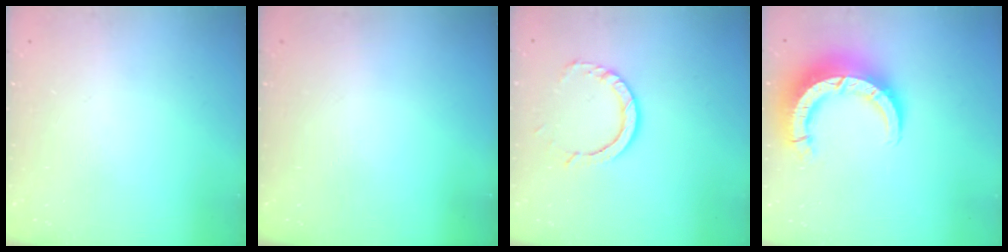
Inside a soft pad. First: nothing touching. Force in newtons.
{"total": 0.0}
{"total": 8.6, "press": 8.5, "slide": 1.3}
{"total": 12.5, "press": 12.4, "slide": 1.3}